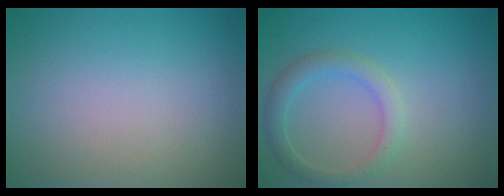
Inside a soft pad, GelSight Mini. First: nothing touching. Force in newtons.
{"total": 2.5, "press": 2.5, "slide": 0.1}